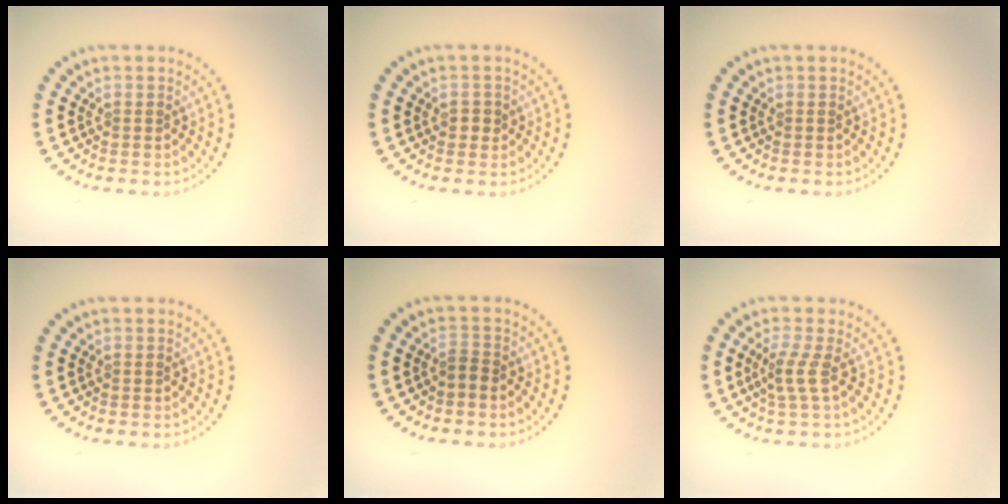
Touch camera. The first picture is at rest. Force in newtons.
{"total": 1.1, "press": 1.0, "slide": 0.4}
{"total": 0.0}
{"total": 0.0}
{"total": 1.2, "press": 1.0, "slide": 0.7}
{"total": 2.1, "press": 1.4, "slide": 1.6}